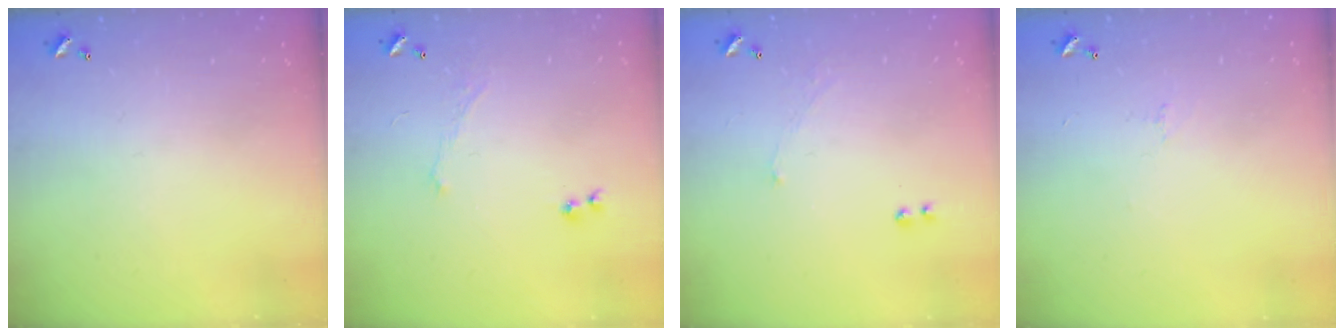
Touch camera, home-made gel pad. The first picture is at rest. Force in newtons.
{"total": 1.2, "press": 1.0, "slide": 0.8}
{"total": 1.0, "press": 0.7, "slide": 0.6}
{"total": 0.6, "press": 0.4, "slide": 0.5}